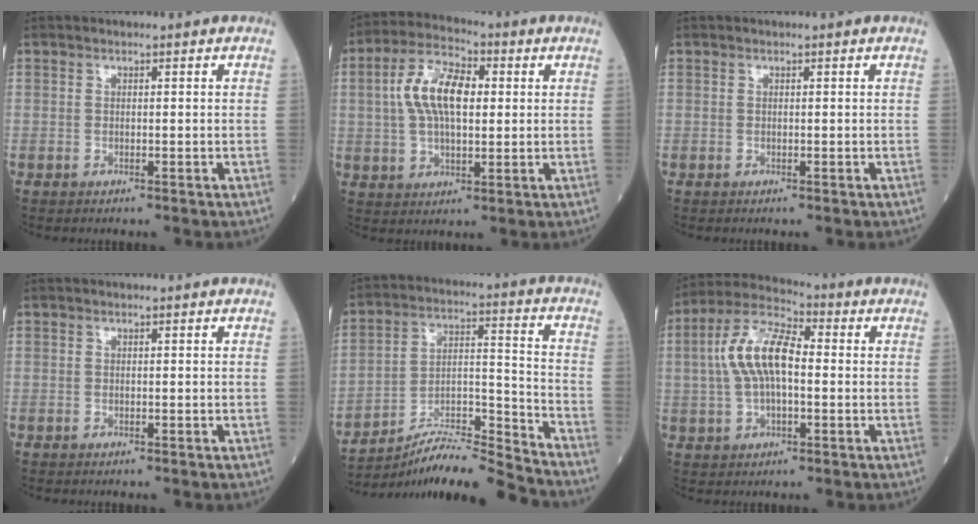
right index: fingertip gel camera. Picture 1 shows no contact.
{"total": 10.5, "force": [1.7, 4.7, 9.2], "torque": [-0.188, 0.022, 0.030]}
{"total": 0.0}
{"total": 0.0}
{"total": 14.3, "force": [-13.6, -1.3, 4.1], "torque": [-0.067, 0.030, -0.240]}
{"total": 10.5, "force": [0.6, 4.4, 9.5], "torque": [-0.205, 0.026, 0.007]}